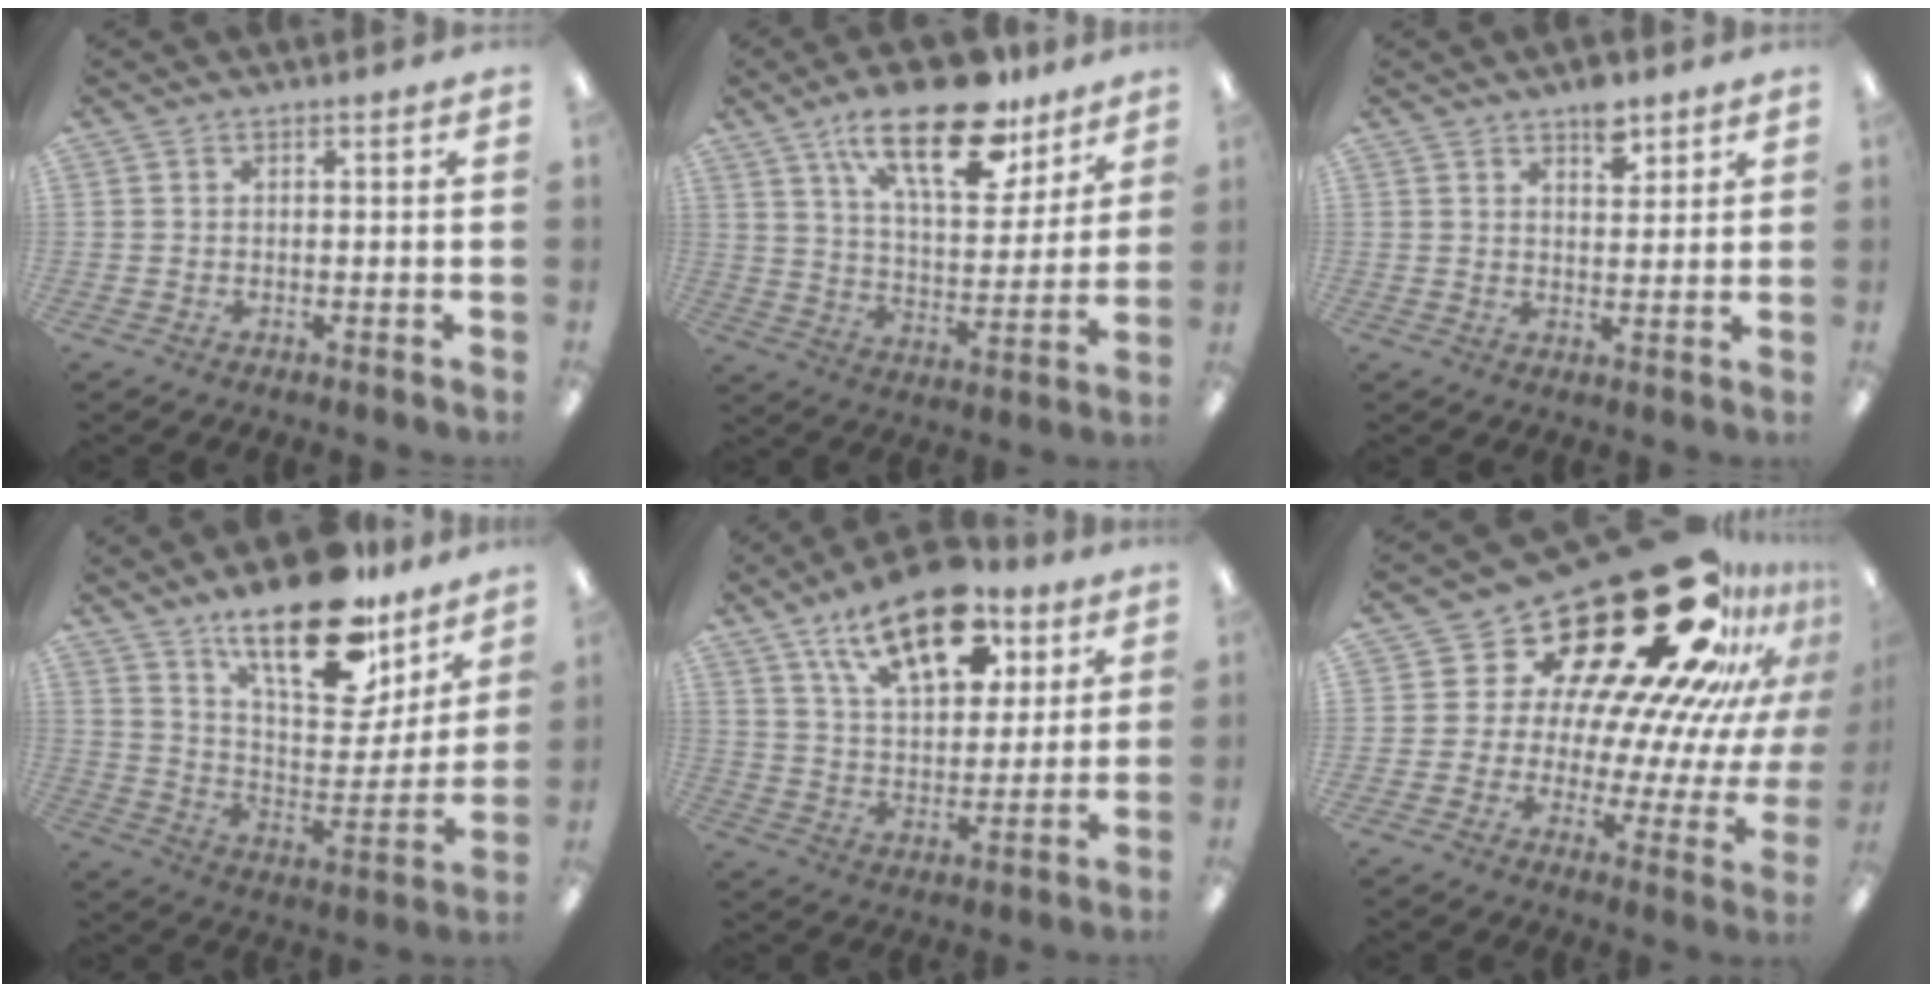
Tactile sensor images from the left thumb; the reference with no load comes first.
{"total": 22.3, "force": [14.4, 9.4, 14.2], "torque": [-0.214, -0.073, 0.239]}
{"total": 6.3, "force": [4.4, 3.3, 3.2], "torque": [-0.025, -0.025, 0.071]}
{"total": 23.7, "force": [17.1, 9.3, 13.6], "torque": [-0.203, -0.113, 0.291]}
{"total": 19.1, "force": [11.7, 9.6, 11.6], "torque": [-0.175, -0.052, 0.200]}
{"total": 33.5, "force": [20.9, 14.8, 21.6], "torque": [-0.303, -0.176, 0.393]}